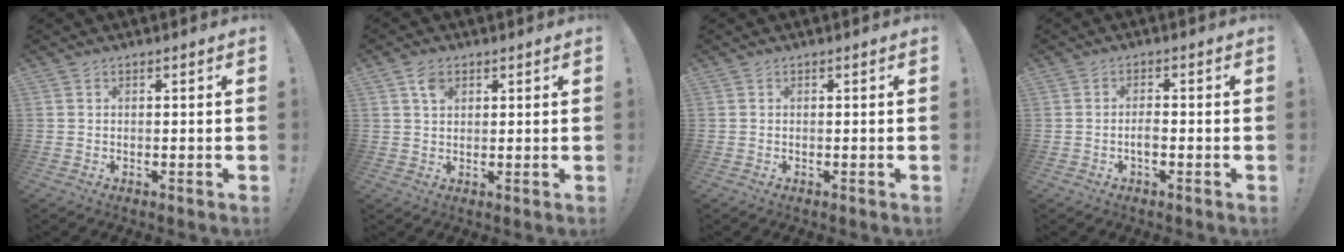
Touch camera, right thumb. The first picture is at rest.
{"total": 4.1, "force": [2.1, 2.7, 2.1], "torque": [-0.025, -0.004, 0.035]}
{"total": 0.0}
{"total": 2.5, "force": [-1.0, 1.4, 1.8], "torque": [-0.024, 0.001, -0.019]}